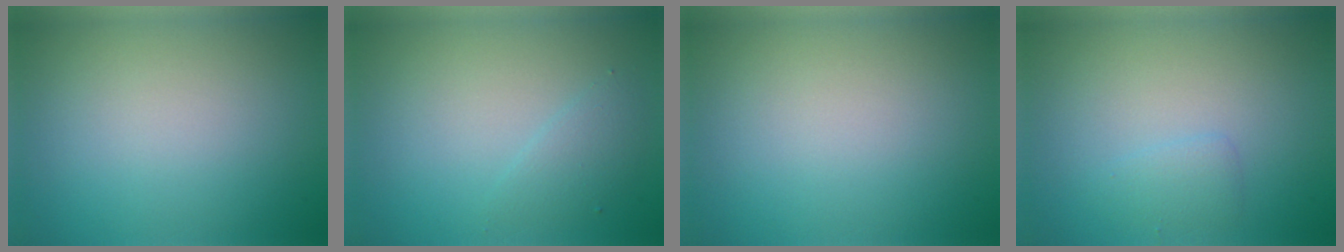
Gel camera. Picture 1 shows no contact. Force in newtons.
{"total": 1.6, "press": 1.6, "slide": 0.3}
{"total": 0.0}
{"total": 1.2, "press": 1.2, "slide": 0.1}